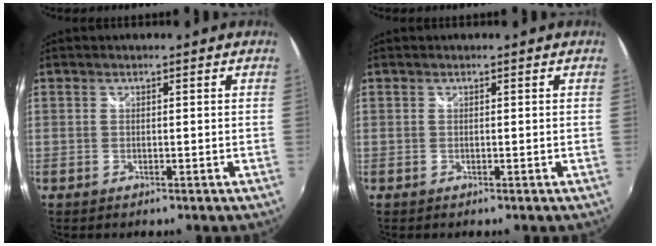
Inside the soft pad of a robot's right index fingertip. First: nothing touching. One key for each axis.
{"total": 0.0}